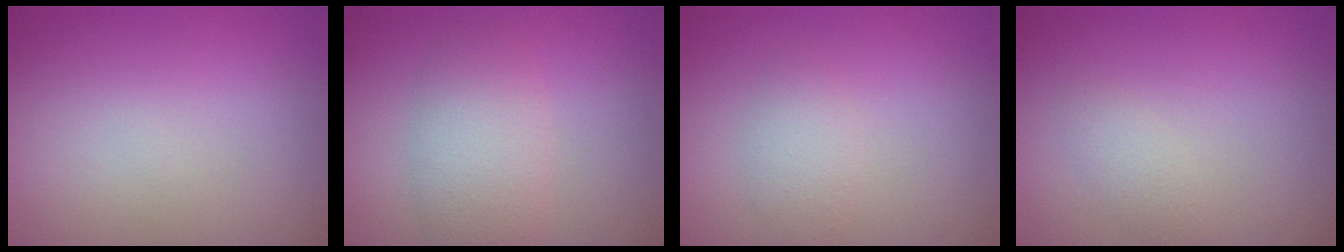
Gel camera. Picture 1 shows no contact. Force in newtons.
{"total": 2.7, "press": 2.7, "slide": 0.3}
{"total": 1.8, "press": 1.8, "slide": 0.0}
{"total": 1.1, "press": 1.1, "slide": 0.0}